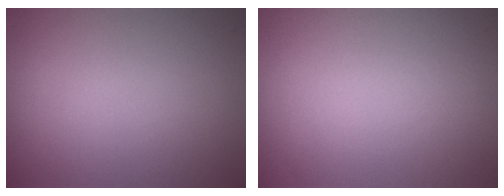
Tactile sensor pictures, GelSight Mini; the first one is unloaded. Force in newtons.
{"total": 0.0}